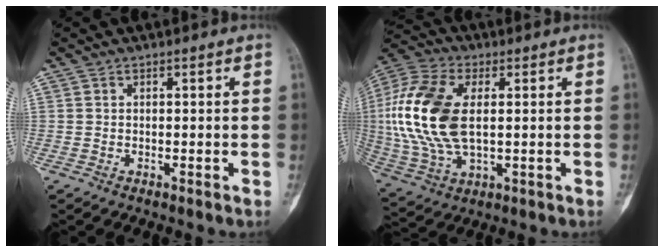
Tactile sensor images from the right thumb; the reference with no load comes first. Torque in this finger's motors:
{"motor_torque": [2.08, 1.69, 1.27, -1.38, 0.45]}